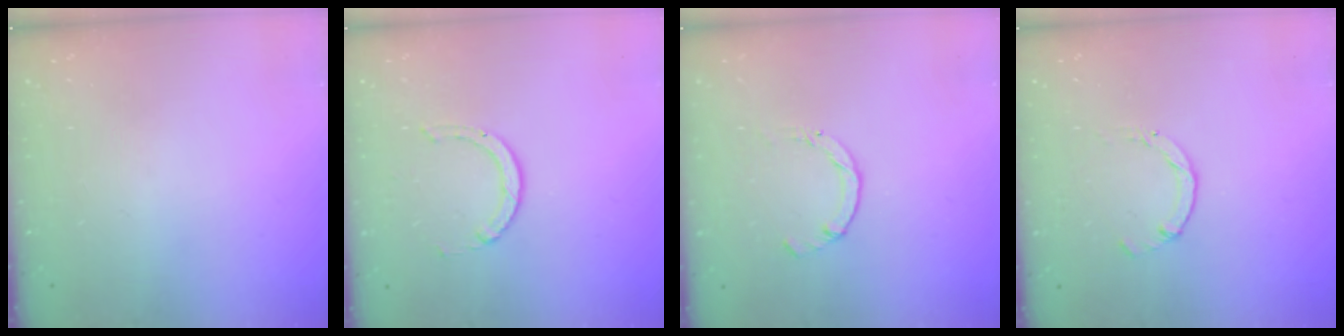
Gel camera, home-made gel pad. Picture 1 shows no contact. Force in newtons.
{"total": 1.5, "press": 1.5, "slide": 0.2}
{"total": 0.0}
{"total": 0.0}